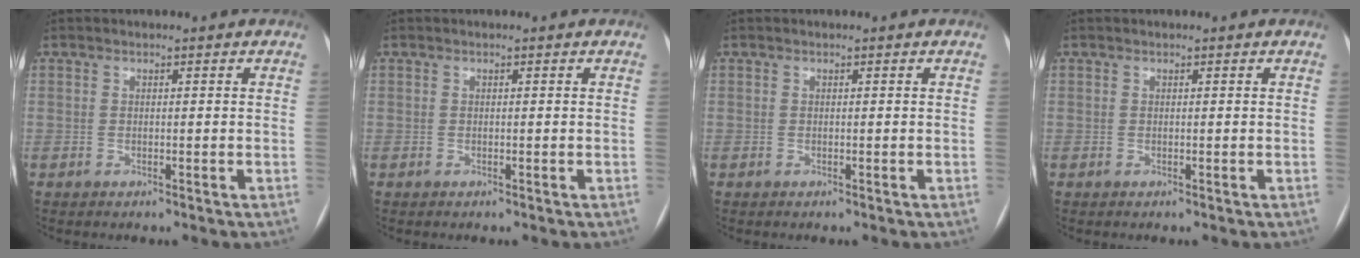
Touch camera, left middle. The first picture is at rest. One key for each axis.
{"total": 0.0}
{"total": 0.0}
{"total": 0.0}